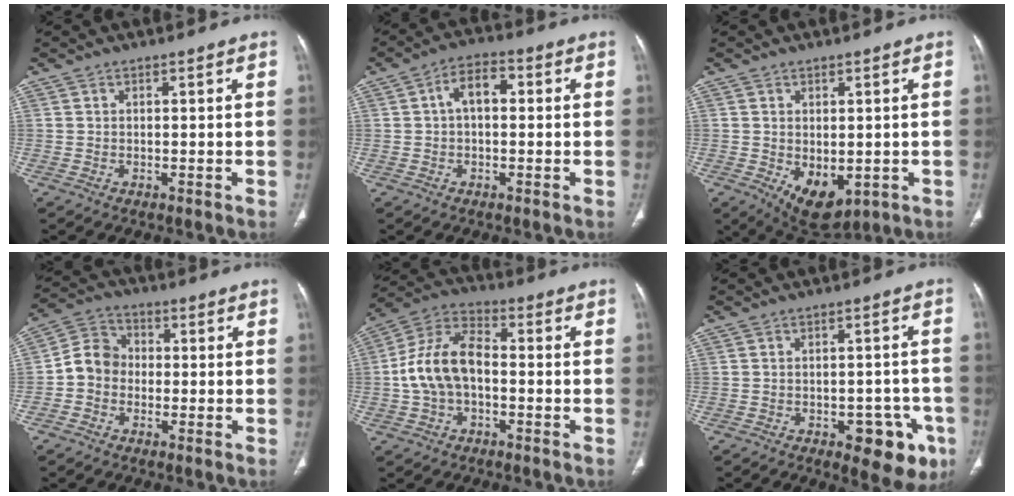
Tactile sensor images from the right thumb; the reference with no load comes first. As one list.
[{"total": 5.6, "force": [0.5, 3.3, 4.5], "torque": [-0.068, 0.021, -0.001]}, {"total": 8.7, "force": [-2.0, 5.2, 6.7], "torque": [-0.088, -0.011, -0.007]}, {"total": 7.1, "force": [-1.3, 6.1, 3.2], "torque": [-0.038, 0.027, -0.040]}, {"total": 12.0, "force": [-1.2, 7.4, 9.4], "torque": [-0.182, 0.039, -0.031]}, {"total": 10.3, "force": [-4.8, 5.3, 7.4], "torque": [-0.055, 0.022, -0.052]}]